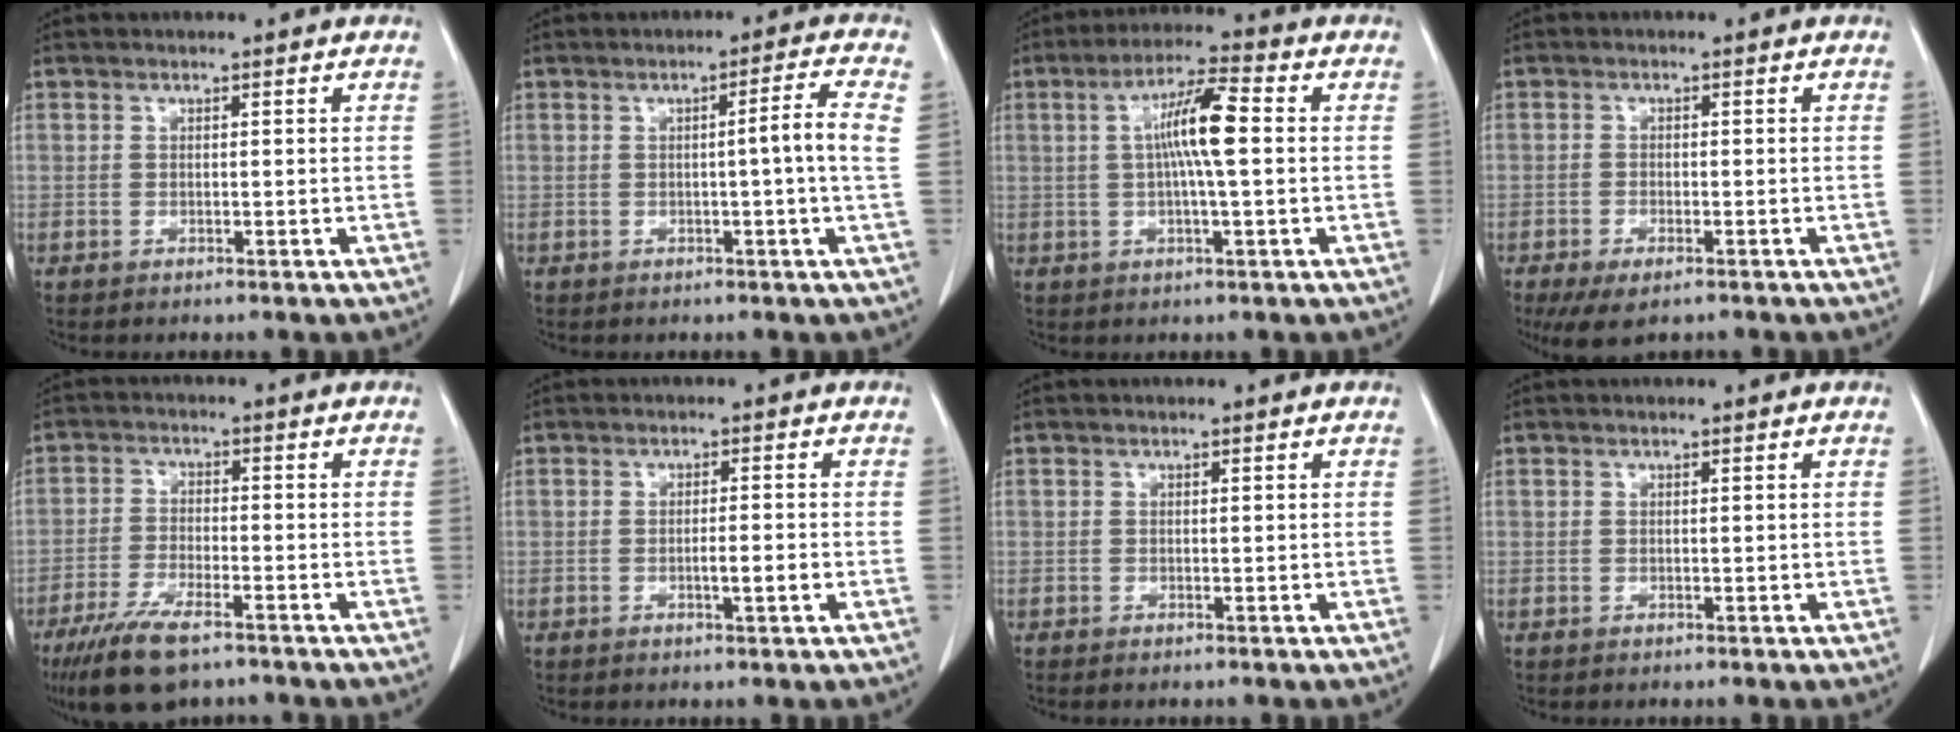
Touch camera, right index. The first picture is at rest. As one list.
[{"total": 4.6, "force": [-0.1, -1.1, 4.4], "torque": [-0.063, 0.002, -0.002]}, {"total": 8.3, "force": [0.7, 0.6, 8.2], "torque": [-0.153, 0.011, 0.006]}, {"total": 5.5, "force": [-3.8, 2.0, 3.5], "torque": [-0.060, -0.012, -0.057]}, {"total": 9.6, "force": [-6.8, 2.5, 6.3], "torque": [-0.120, -0.020, -0.114]}, {"total": 2.6, "force": [-0.8, 0.1, 2.5], "torque": [-0.042, -0.002, -0.013]}, {"total": 0.0}, {"total": 0.0}]